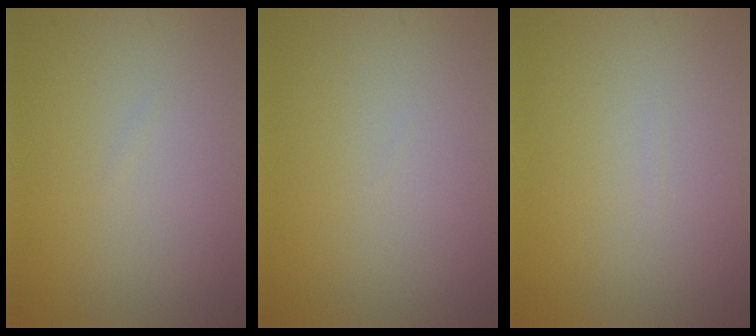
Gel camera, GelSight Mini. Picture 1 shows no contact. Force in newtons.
{"total": 0.0}
{"total": 0.0}